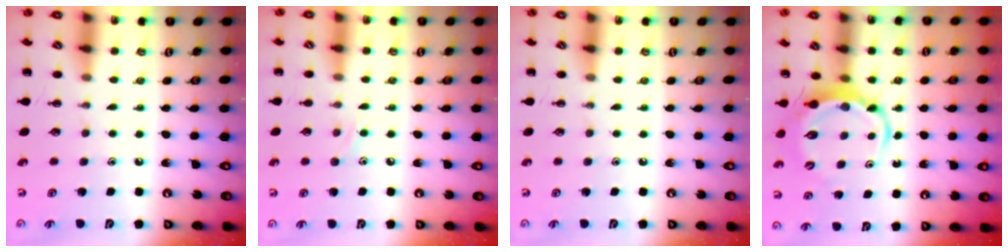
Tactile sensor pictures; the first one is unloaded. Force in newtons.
{"total": 5.7, "press": 5.5, "slide": 1.3}
{"total": 0.0}
{"total": 6.2, "press": 6.1, "slide": 1.0}